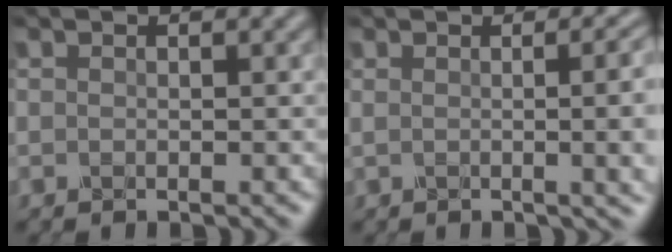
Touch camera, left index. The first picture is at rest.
{"total": 9.5, "force": [0.4, 4.6, 8.3], "torque": [-0.043, 0.019, 0.003]}